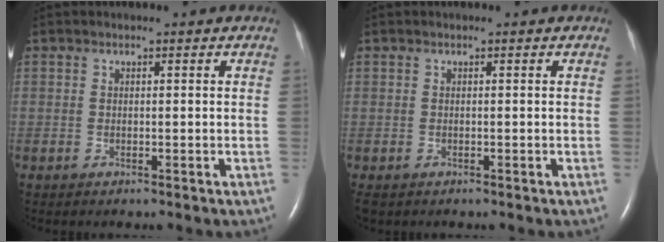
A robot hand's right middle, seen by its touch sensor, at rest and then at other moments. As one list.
[{"total": 1.1, "force": [-0.8, 0.7, 0.4], "torque": [-0.007, 0.000, -0.007]}]